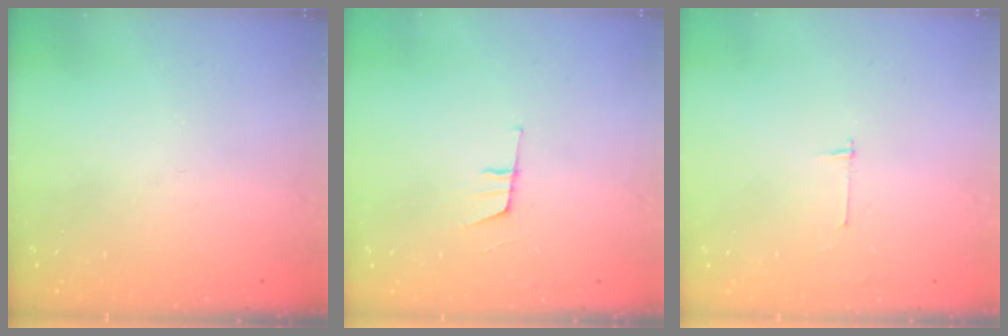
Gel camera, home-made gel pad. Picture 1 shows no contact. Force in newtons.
{"total": 7.7, "press": 7.2, "slide": 2.8}
{"total": 2.7, "press": 2.7, "slide": 0.3}